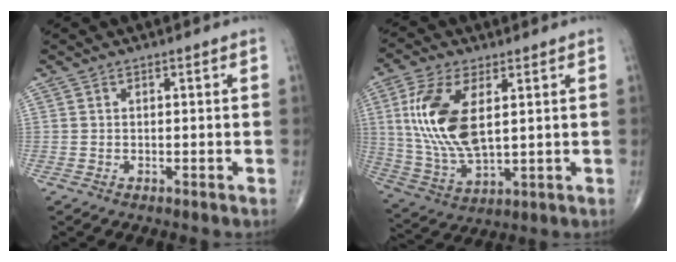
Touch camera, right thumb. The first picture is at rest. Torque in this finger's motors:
{"motor_torque": [0.08, 2.24, 1.87, 0.58, 0.62]}